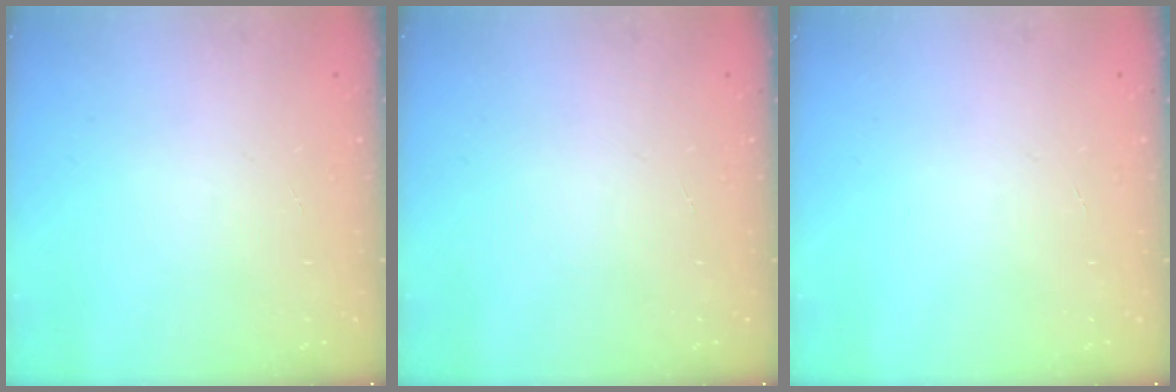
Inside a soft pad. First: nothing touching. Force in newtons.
{"total": 0.0}
{"total": 0.0}